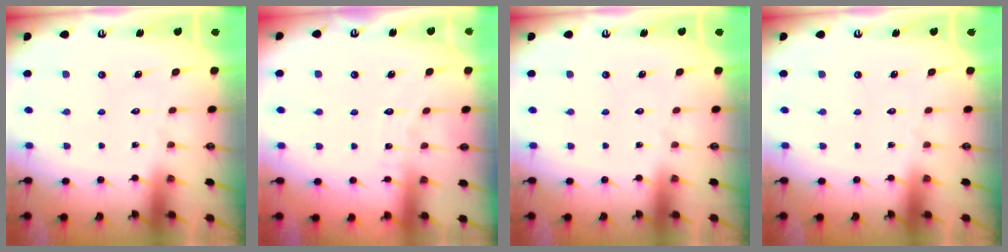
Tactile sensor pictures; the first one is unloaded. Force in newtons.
{"total": 3.8, "press": 3.8, "slide": 0.1}
{"total": 0.0}
{"total": 0.0}